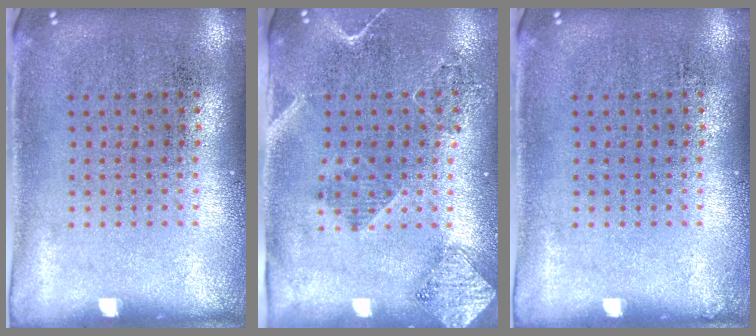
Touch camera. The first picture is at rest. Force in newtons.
{"total": 1.8, "press": 1.7, "slide": 0.8}
{"total": 0.0}